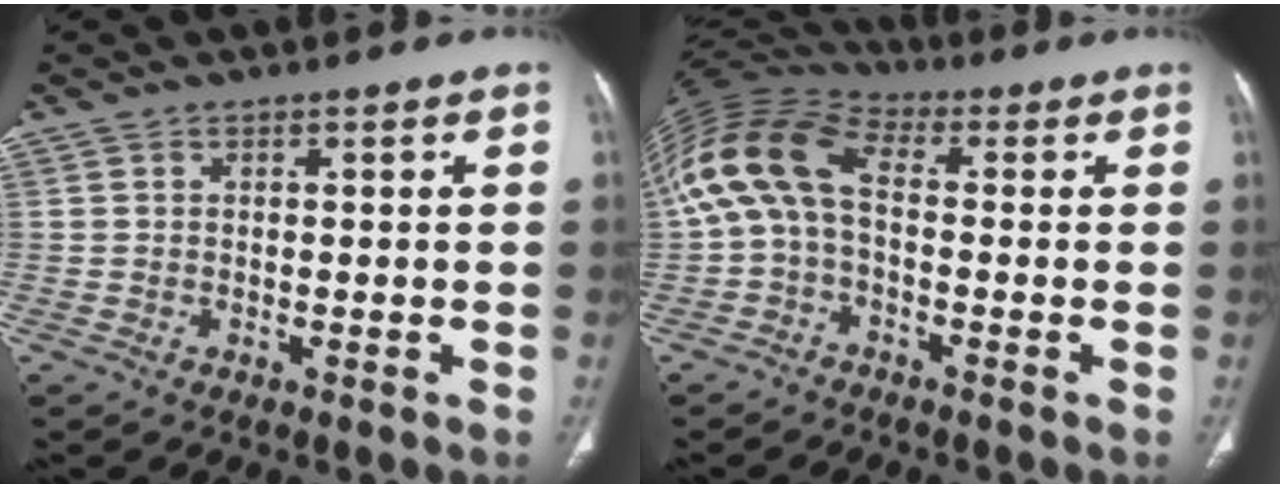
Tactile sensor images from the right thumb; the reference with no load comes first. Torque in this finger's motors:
{"motor_torque": [0.85, 1.00, 1.46, -0.54, 0.52]}